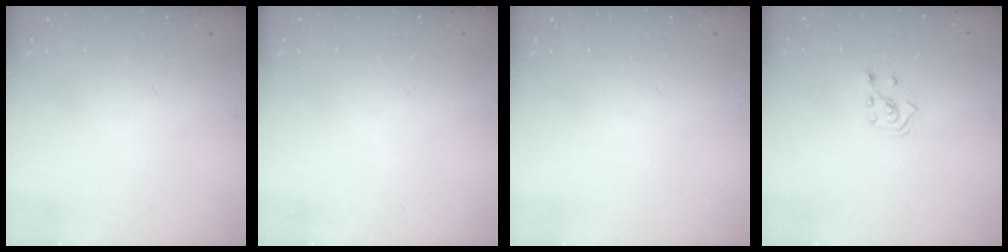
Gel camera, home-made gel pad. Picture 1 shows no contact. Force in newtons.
{"total": 0.0}
{"total": 0.0}
{"total": 2.3, "press": 2.2, "slide": 0.8}